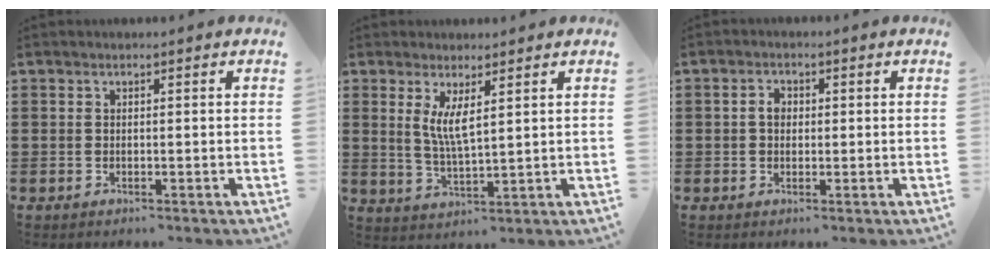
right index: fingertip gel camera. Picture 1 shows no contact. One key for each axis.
{"total": 4.6, "fx": 1.8, "fy": 1.1, "fz": 4.1, "tx": -0.087, "ty": -0.003, "tz": 0.032}
{"total": 2.2, "fx": 0.1, "fy": 1.6, "fz": 1.5, "tx": -0.032, "ty": 0.007, "tz": 0.000}